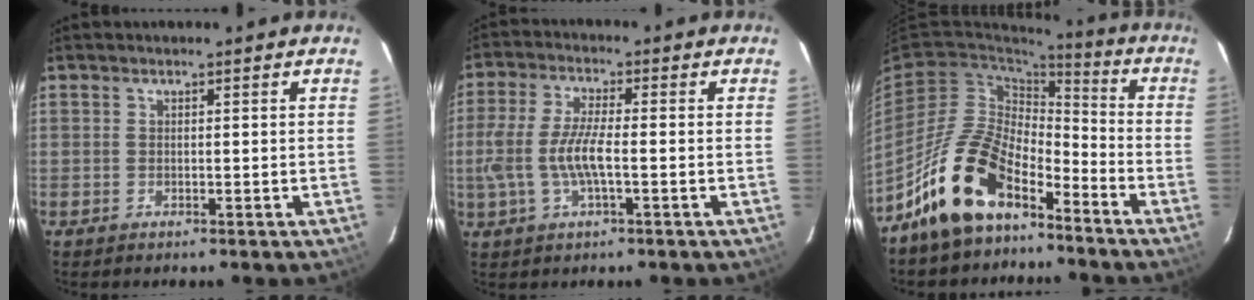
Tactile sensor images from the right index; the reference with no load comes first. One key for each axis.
{"total": 8.9, "fx": -1.7, "fy": 2.3, "fz": 8.4, "tx": -0.180, "ty": -0.002, "tz": -0.033}
{"total": 15.5, "fx": -10.7, "fy": 7.1, "fz": 8.6, "tx": -0.166, "ty": 0.023, "tz": -0.196}